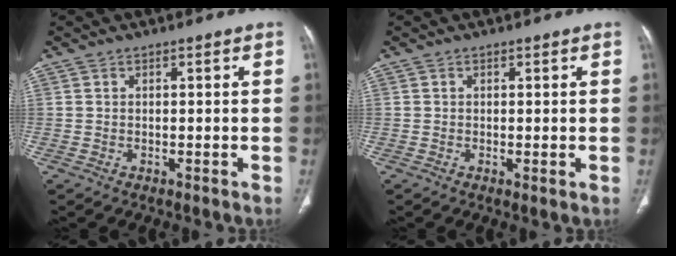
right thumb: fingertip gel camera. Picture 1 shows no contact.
{"total": 0.8, "force": [0.0, 0.2, 0.8], "torque": [-0.017, -0.005, -0.001]}